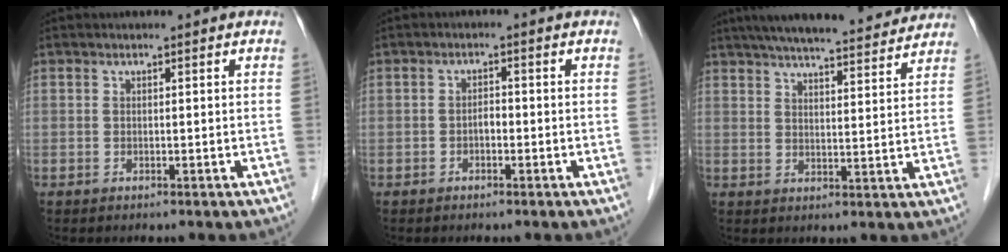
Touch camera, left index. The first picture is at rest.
{"total": 1.4, "force": [-0.6, 0.7, 1.1], "torque": [-0.015, 0.005, -0.011]}
{"total": 19.0, "force": [16.9, 2.5, 8.2], "torque": [-0.129, 0.029, 0.234]}